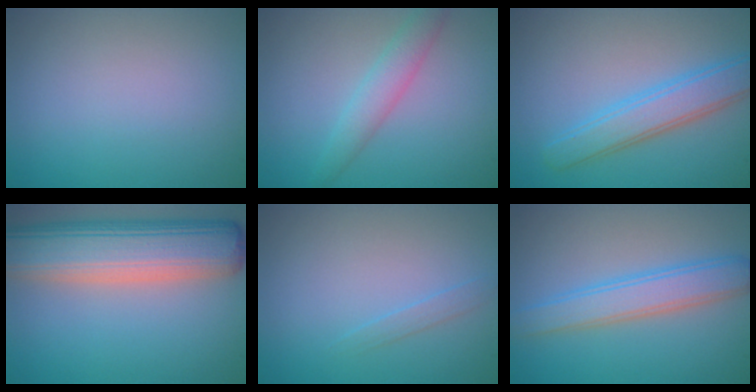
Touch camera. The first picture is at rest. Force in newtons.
{"total": 2.6, "press": 2.6, "slide": 0.0}
{"total": 4.2, "press": 4.2, "slide": 0.2}
{"total": 10.4, "press": 10.4, "slide": 0.7}
{"total": 0.8, "press": 0.8, "slide": 0.1}
{"total": 3.9, "press": 3.9, "slide": 0.1}